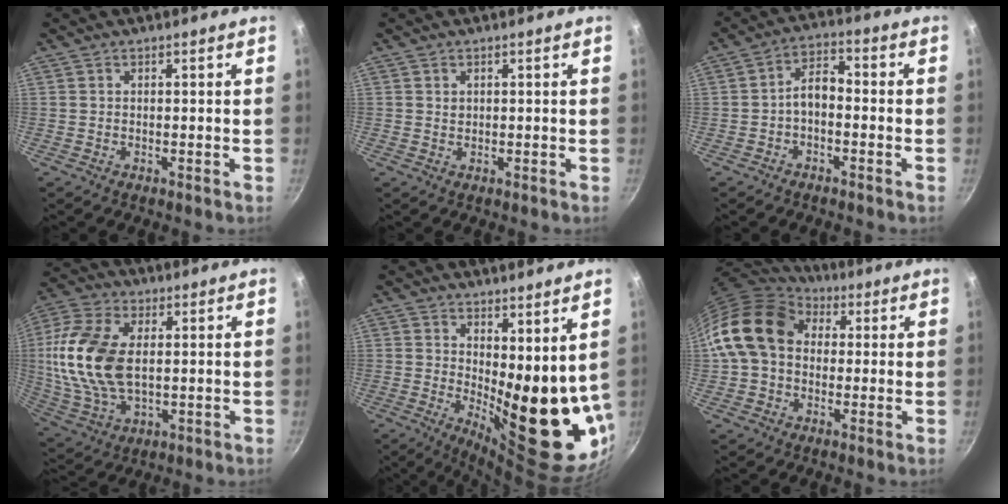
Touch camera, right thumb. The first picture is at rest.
{"total": 0.8, "force": [0.3, 0.6, 0.3], "torque": [-0.002, 0.000, 0.005]}
{"total": 5.1, "force": [-1.7, 2.9, 3.9], "torque": [-0.060, 0.036, -0.034]}
{"total": 17.8, "force": [1.8, 10.4, 14.2], "torque": [-0.284, 0.000, 0.034]}
{"total": 16.0, "force": [3.6, 6.2, 14.3], "torque": [-0.156, -0.053, 0.066]}
{"total": 15.8, "force": [2.4, 12.1, 9.8], "torque": [-0.154, 0.030, 0.028]}